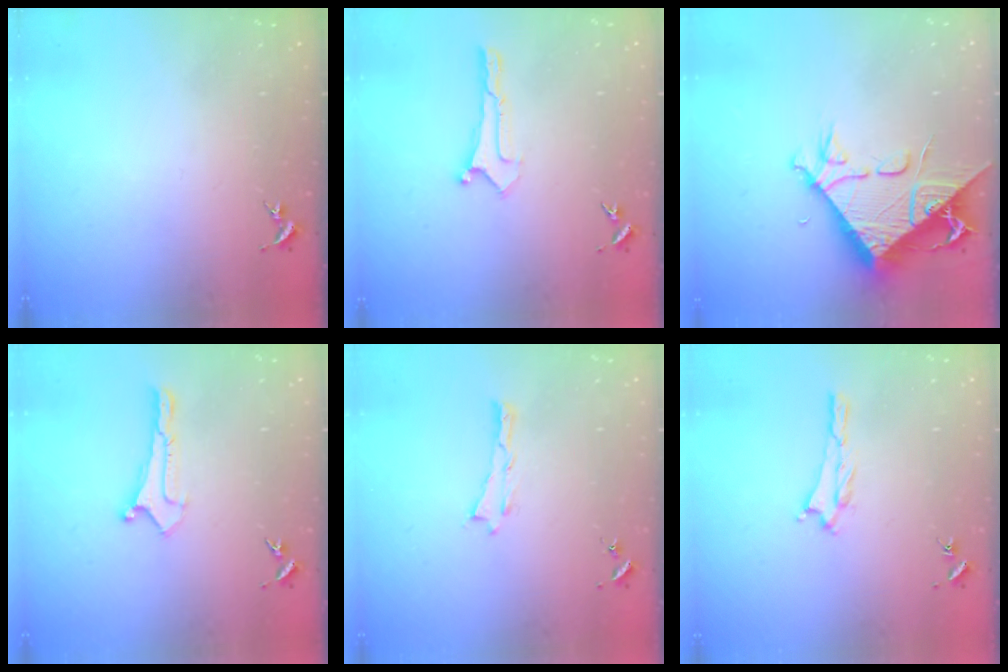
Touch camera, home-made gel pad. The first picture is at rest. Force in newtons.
{"total": 0.0}
{"total": 9.7, "press": 9.7, "slide": 1.3}
{"total": 0.0}
{"total": 0.0}
{"total": 1.4, "press": 1.4, "slide": 0.3}